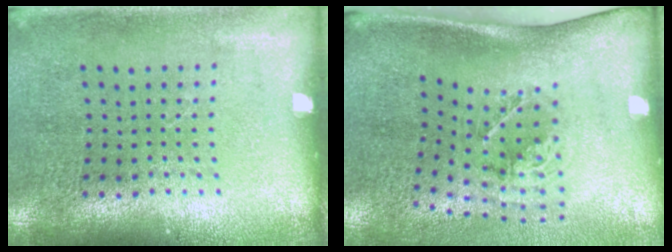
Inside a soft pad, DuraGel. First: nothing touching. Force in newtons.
{"total": 2.1, "press": 1.3, "slide": 1.7}